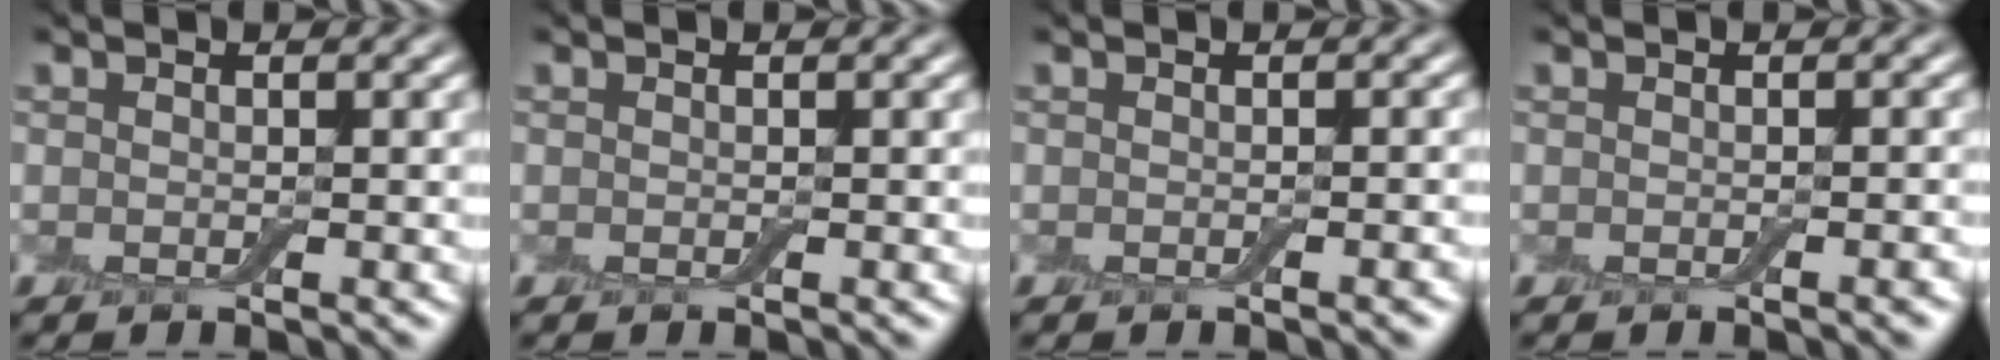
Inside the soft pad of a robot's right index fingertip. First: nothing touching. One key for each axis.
{"total": 0.0}
{"total": 0.9, "fx": -0.4, "fy": 0.1, "fz": 0.8, "tx": -0.008, "ty": 0.002, "tz": -0.006}
{"total": 0.9, "fx": -0.4, "fy": 0.1, "fz": 0.8, "tx": -0.008, "ty": 0.002, "tz": -0.005}